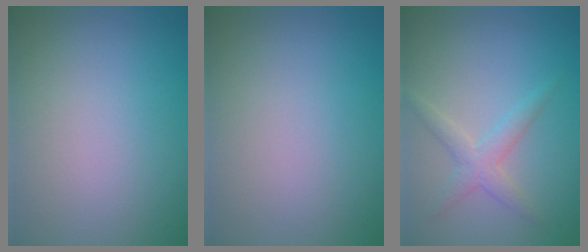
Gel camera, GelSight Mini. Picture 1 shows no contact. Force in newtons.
{"total": 0.0}
{"total": 2.3, "press": 2.3, "slide": 0.0}